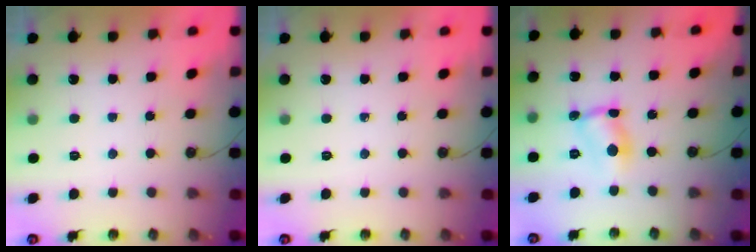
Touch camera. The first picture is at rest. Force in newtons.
{"total": 0.0}
{"total": 4.3, "press": 4.3, "slide": 0.2}